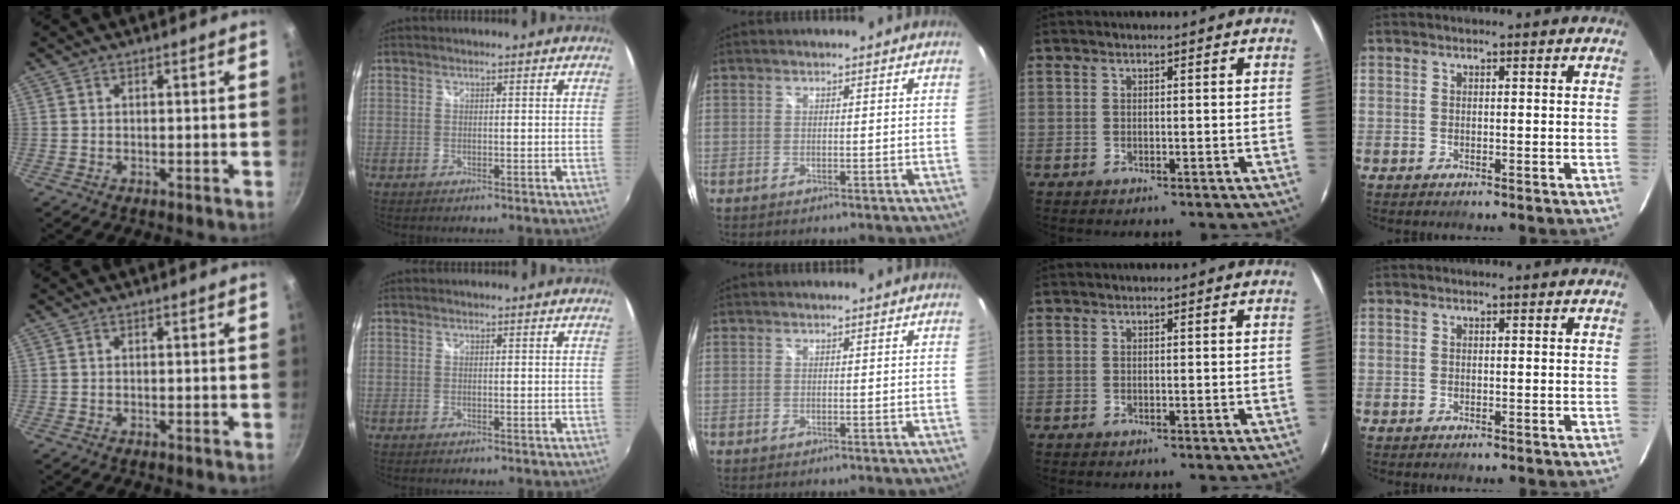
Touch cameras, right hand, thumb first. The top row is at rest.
{}